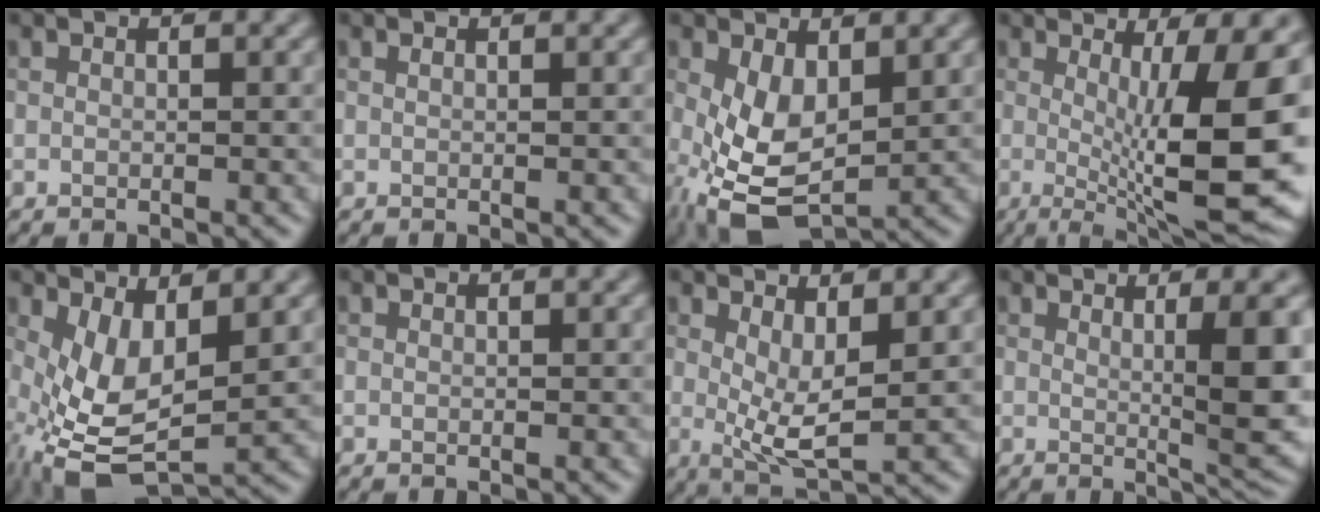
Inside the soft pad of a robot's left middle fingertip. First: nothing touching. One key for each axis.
{"total": 0.6, "fx": 0.4, "fy": 0.2, "fz": 0.5, "tx": -0.005, "ty": 0.000, "tz": 0.003}
{"total": 6.7, "fx": -0.5, "fy": 3.8, "fz": 5.5, "tx": -0.132, "ty": -0.010, "tz": -0.002}
{"total": 11.8, "fx": 0.0, "fy": 3.0, "fz": 11.4, "tx": -0.147, "ty": -0.008, "tz": -0.002}
{"total": 7.4, "fx": -0.6, "fy": 3.5, "fz": 6.5, "tx": -0.143, "ty": -0.008, "tz": -0.011}
{"total": 0.0}
{"total": 4.7, "fx": 1.0, "fy": 1.6, "fz": 4.3, "tx": -0.082, "ty": -0.017, "tz": 0.023}
{"total": 6.4, "fx": 1.2, "fy": 1.4, "fz": 6.1, "tx": -0.076, "ty": -0.013, "tz": 0.023}